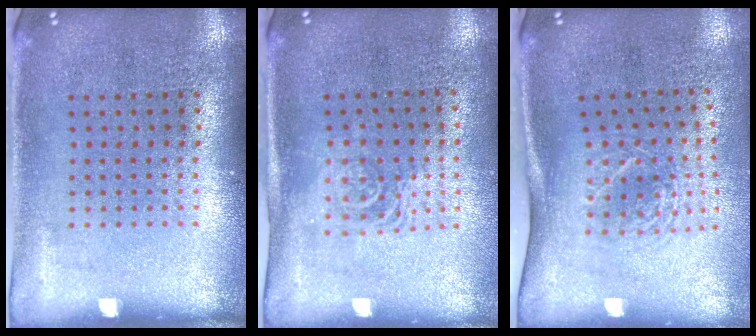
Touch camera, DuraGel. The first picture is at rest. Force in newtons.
{"total": 1.6, "press": 1.3, "slide": 0.9}
{"total": 1.8, "press": 1.3, "slide": 1.2}